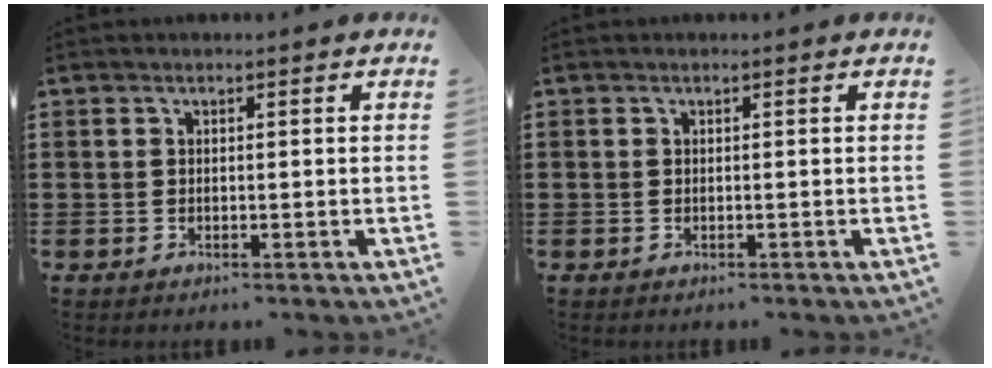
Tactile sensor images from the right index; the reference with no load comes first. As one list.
[{"total": 0.0}]